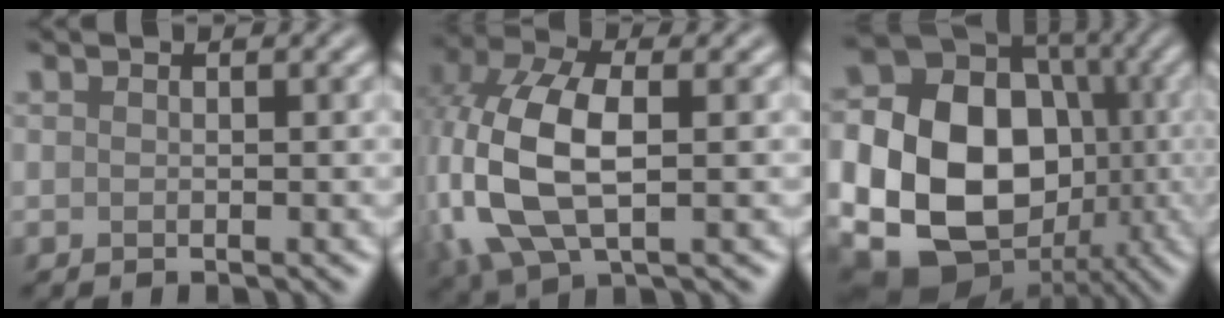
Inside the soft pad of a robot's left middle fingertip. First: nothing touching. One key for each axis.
{"total": 8.7, "fx": -0.7, "fy": 4.8, "fz": 7.2, "tx": -0.172, "ty": 0.004, "tz": -0.017}
{"total": 18.8, "fx": -2.8, "fy": 15.2, "fz": 10.7, "tx": -0.203, "ty": -0.018, "tz": -0.072}